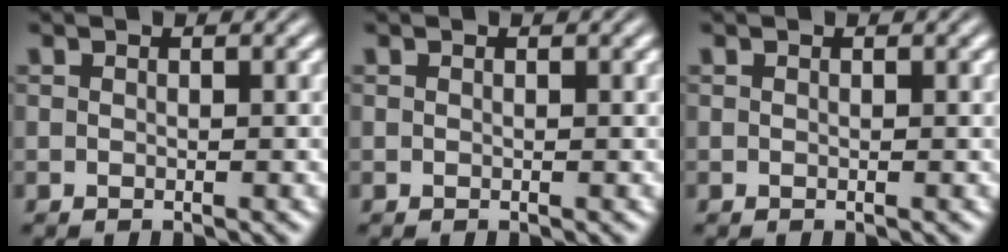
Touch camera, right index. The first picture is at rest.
{"total": 0.0}
{"total": 0.0}